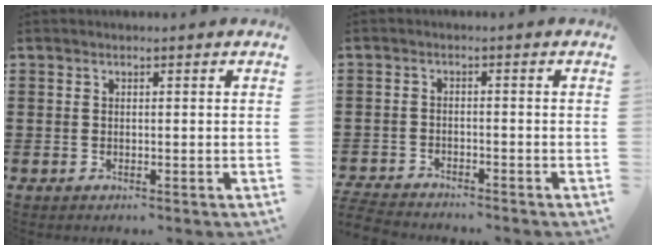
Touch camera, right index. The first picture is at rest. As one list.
[{"total": 3.2, "force": [-3.2, 0.2, 0.2], "torque": [-0.016, -0.005, -0.069]}]